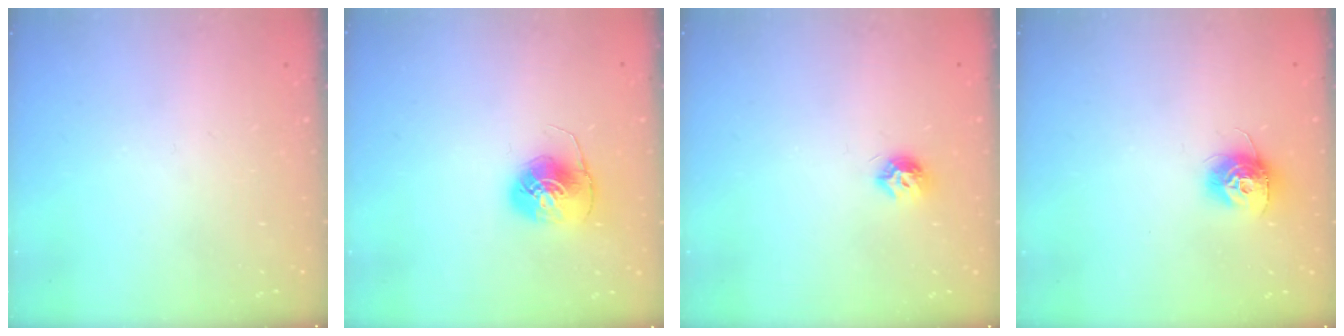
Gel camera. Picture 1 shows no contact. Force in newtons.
{"total": 7.9, "press": 7.9, "slide": 0.3}
{"total": 6.5, "press": 6.5, "slide": 0.3}
{"total": 10.2, "press": 10.2, "slide": 0.4}